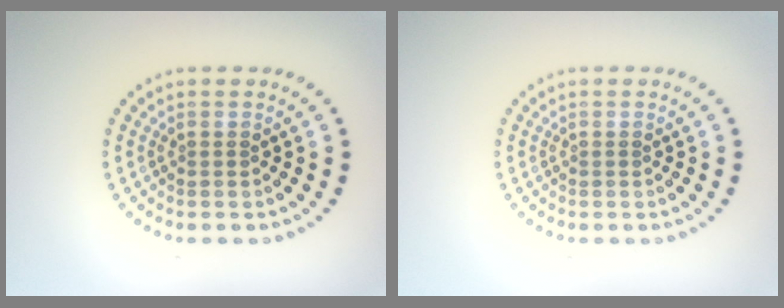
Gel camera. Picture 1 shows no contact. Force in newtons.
{"total": 0.0}